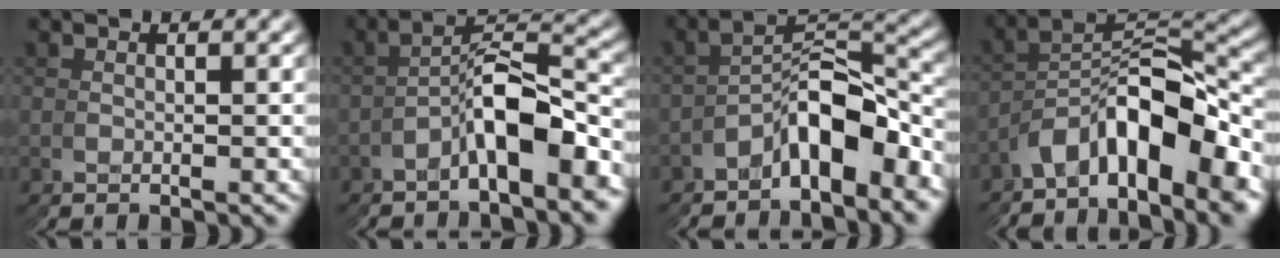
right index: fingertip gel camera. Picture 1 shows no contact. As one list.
[{"total": 5.8, "force": [-2.7, 2.1, 4.7], "torque": [-0.067, 0.001, -0.041]}, {"total": 6.5, "force": [-4.5, 2.6, 3.8], "torque": [-0.047, 0.001, -0.065]}, {"total": 9.7, "force": [-2.7, 5.4, 7.5], "torque": [-0.127, -0.018, -0.034]}]